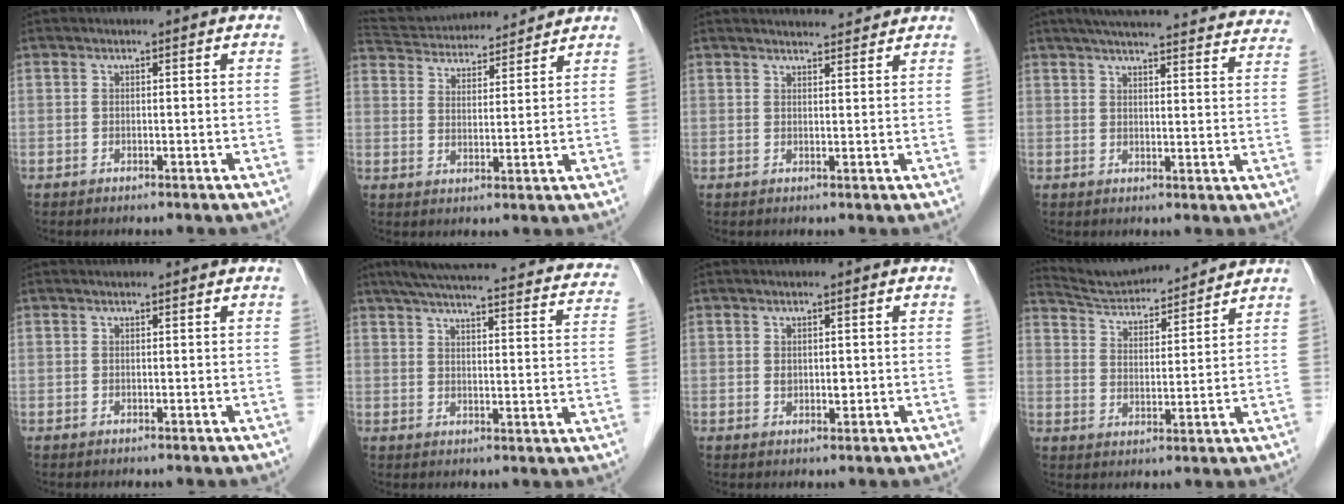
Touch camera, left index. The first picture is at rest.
{"total": 14.7, "force": [13.9, 2.5, 4.0], "torque": [-0.078, 0.038, 0.224]}
{"total": 5.0, "force": [4.9, 0.7, 0.8], "torque": [-0.014, 0.012, 0.058]}
{"total": 29.5, "force": [26.9, 4.0, 11.4], "torque": [-0.169, -0.022, 0.317]}
{"total": 0.6, "force": [0.6, 0.0, 0.2], "torque": [-0.006, 0.010, 0.012]}
{"total": 27.4, "force": [23.6, 4.7, 13.1], "torque": [-0.187, 0.003, 0.273]}
{"total": 1.6, "force": [-0.1, 1.1, 1.3], "torque": [-0.022, -0.004, 0.001]}
{"total": 12.0, "force": [11.7, 1.0, 2.7], "torque": [-0.052, 0.015, 0.192]}